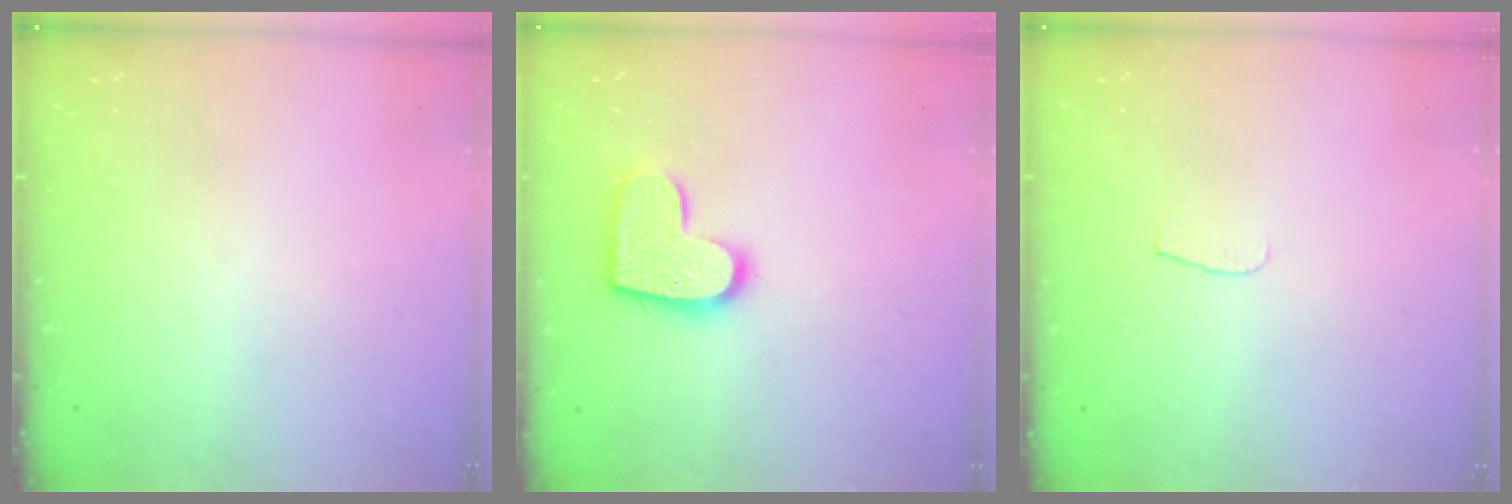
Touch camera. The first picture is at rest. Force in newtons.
{"total": 12.7, "press": 12.7, "slide": 0.7}
{"total": 3.8, "press": 3.8, "slide": 0.4}